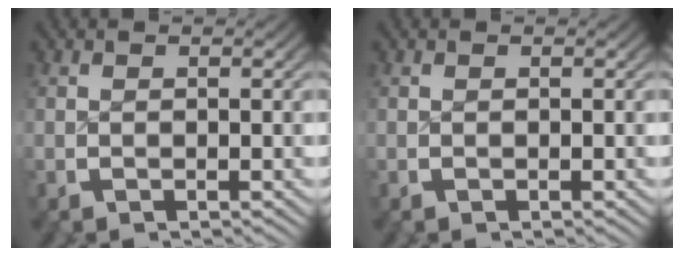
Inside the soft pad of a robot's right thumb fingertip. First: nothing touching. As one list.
[{"total": 0.0}]